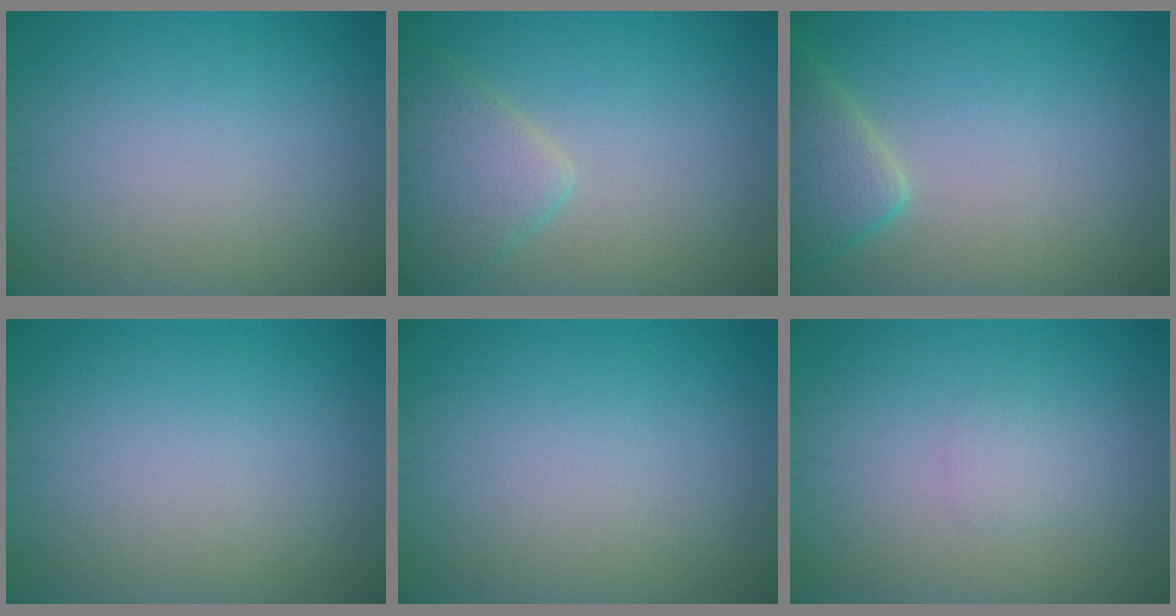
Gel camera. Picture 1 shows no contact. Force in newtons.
{"total": 3.7, "press": 3.7, "slide": 0.3}
{"total": 4.2, "press": 4.1, "slide": 0.3}
{"total": 0.0}
{"total": 0.0}
{"total": 0.9, "press": 0.9, "slide": 0.1}